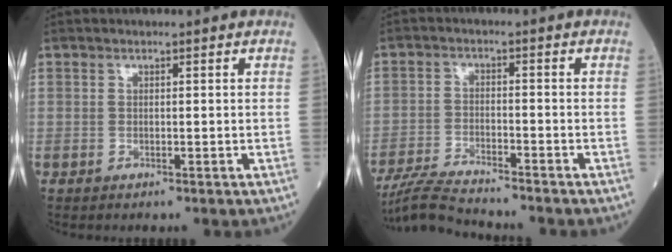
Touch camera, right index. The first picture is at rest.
{"total": 7.8, "force": [-7.4, -0.3, 2.5], "torque": [-0.045, -0.022, -0.133]}